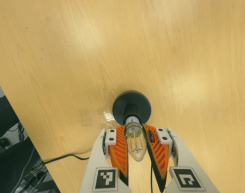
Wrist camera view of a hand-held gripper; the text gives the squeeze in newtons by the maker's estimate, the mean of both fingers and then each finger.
{"total": 19.8, "left": 18.1, "right": 21.6}